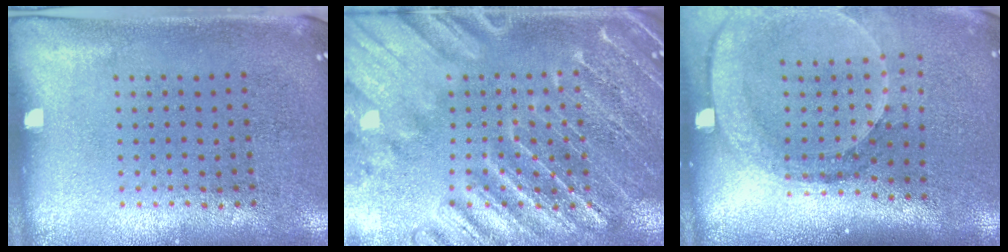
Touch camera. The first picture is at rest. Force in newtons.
{"total": 3.5, "press": 3.5, "slide": 0.4}
{"total": 2.8, "press": 2.1, "slide": 1.8}